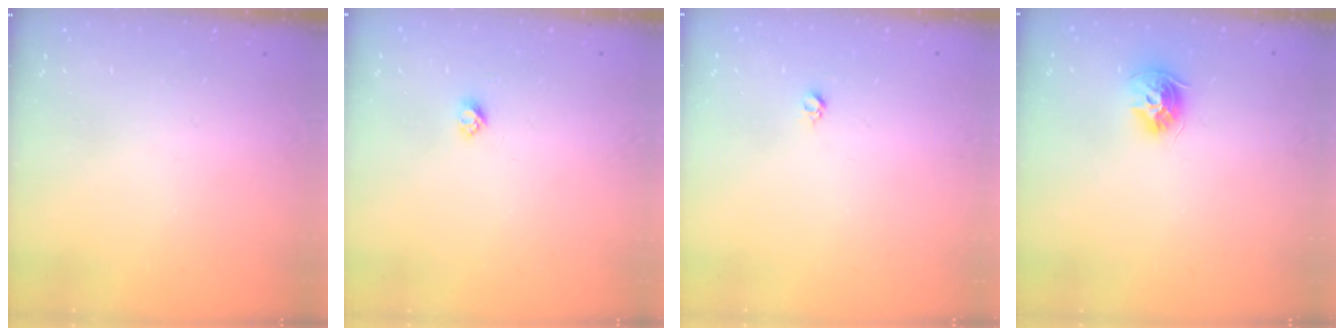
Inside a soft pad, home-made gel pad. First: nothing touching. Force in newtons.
{"total": 2.7, "press": 2.6, "slide": 0.3}
{"total": 3.0, "press": 2.9, "slide": 0.4}
{"total": 8.9, "press": 8.8, "slide": 1.2}